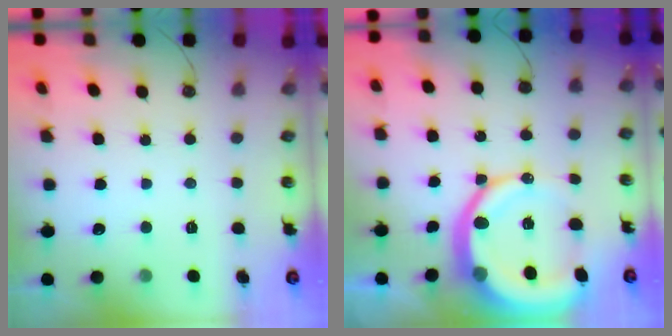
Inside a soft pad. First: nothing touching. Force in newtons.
{"total": 17.8, "press": 17.6, "slide": 2.1}